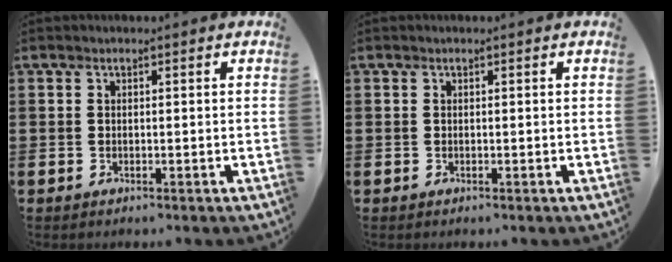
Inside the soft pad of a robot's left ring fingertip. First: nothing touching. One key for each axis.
{"total": 0.0}